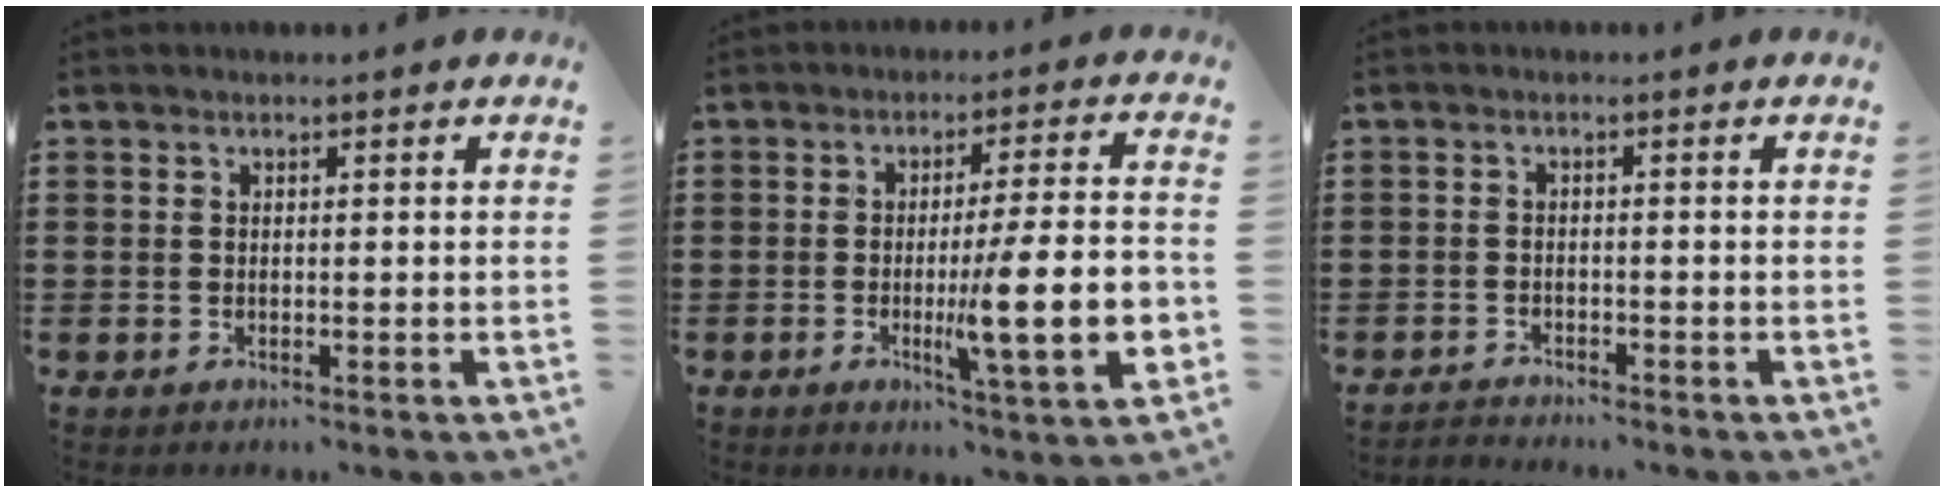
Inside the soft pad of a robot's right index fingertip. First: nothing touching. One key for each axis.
{"total": 14.2, "fx": -2.6, "fy": 2.1, "fz": 13.8, "tx": -0.216, "ty": -0.018, "tz": -0.046}
{"total": 1.8, "fx": -1.7, "fy": 0.1, "fz": -0.2, "tx": -0.003, "ty": 0.003, "tz": -0.039}